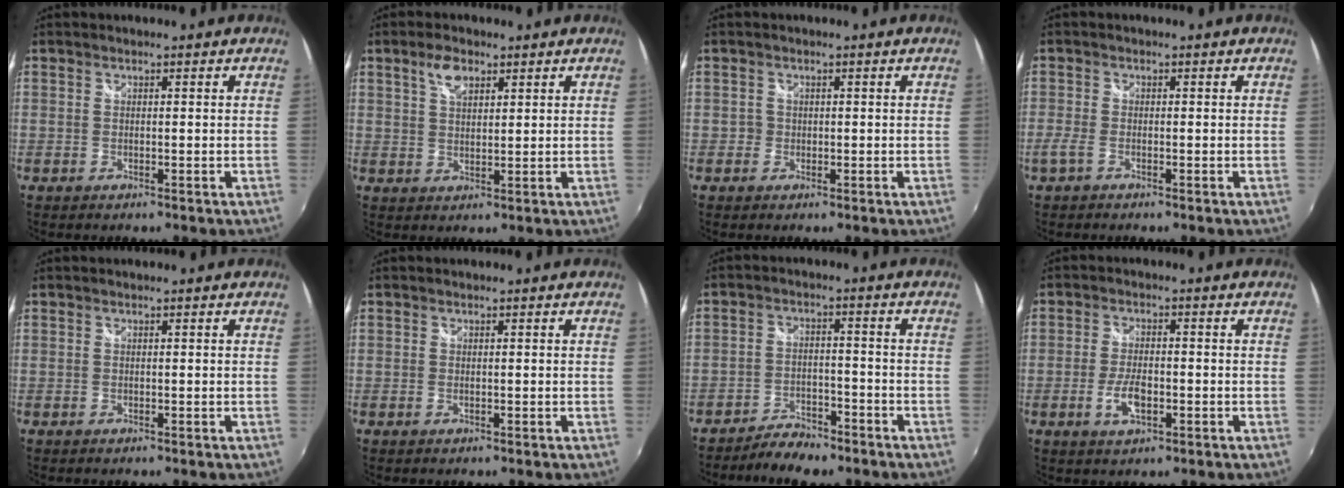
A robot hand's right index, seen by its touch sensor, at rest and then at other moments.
{"total": 4.4, "force": [2.5, 2.2, 2.9], "torque": [-0.051, 0.008, 0.046]}
{"total": 1.3, "force": [-0.4, 1.2, 0.0], "torque": [0.000, 0.000, -0.008]}
{"total": 2.3, "force": [-1.4, 0.8, 1.5], "torque": [-0.039, -0.004, -0.032]}
{"total": 0.0}
{"total": 0.0}
{"total": 6.7, "force": [-5.7, 2.5, 2.5], "torque": [-0.071, 0.002, -0.094]}
{"total": 4.9, "force": [-1.5, 2.2, 4.2], "torque": [-0.090, 0.000, -0.027]}